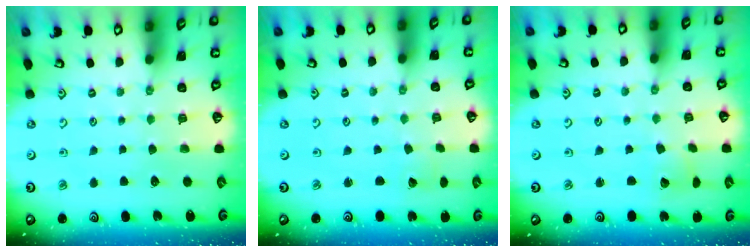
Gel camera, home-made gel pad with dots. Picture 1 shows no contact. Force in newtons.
{"total": 0.0}
{"total": 1.9, "press": 1.9, "slide": 0.3}